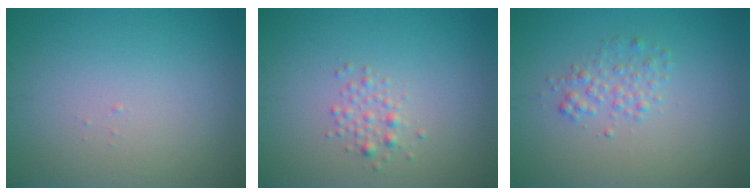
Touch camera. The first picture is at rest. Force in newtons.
{"total": 1.4, "press": 1.4, "slide": 0.1}
{"total": 1.7, "press": 1.7, "slide": 0.0}